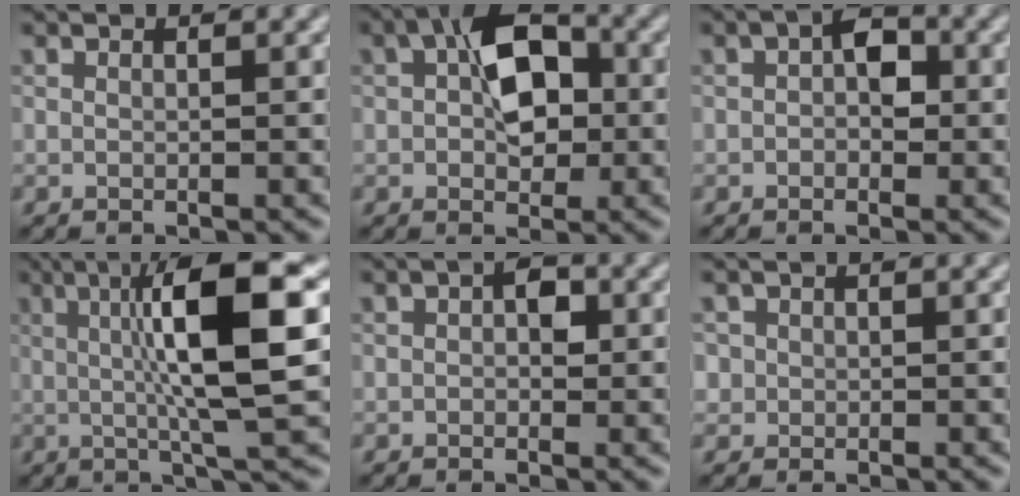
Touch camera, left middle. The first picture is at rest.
{"total": 6.3, "force": [0.9, 4.0, 4.8], "torque": [-0.081, 0.015, 0.005]}
{"total": 3.1, "force": [0.3, 2.0, 2.3], "torque": [-0.035, 0.011, 0.000]}
{"total": 9.7, "force": [1.5, 1.7, 9.4], "torque": [-0.133, 0.008, 0.026]}
{"total": 2.3, "force": [0.3, 1.4, 1.7], "torque": [-0.023, 0.007, 0.002]}
{"total": 0.8, "force": [0.1, 0.7, -0.3], "torque": [0.012, -0.005, 0.004]}